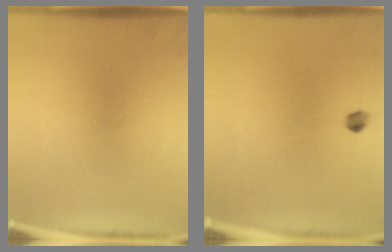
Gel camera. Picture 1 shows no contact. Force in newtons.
{"total": 1.7}